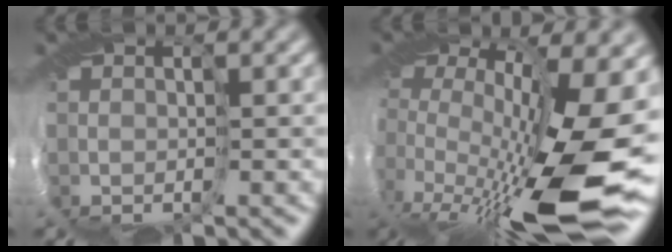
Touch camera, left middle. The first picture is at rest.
{"total": 16.3, "force": [-3.3, 6.1, 14.8], "torque": [-0.273, -0.031, -0.057]}